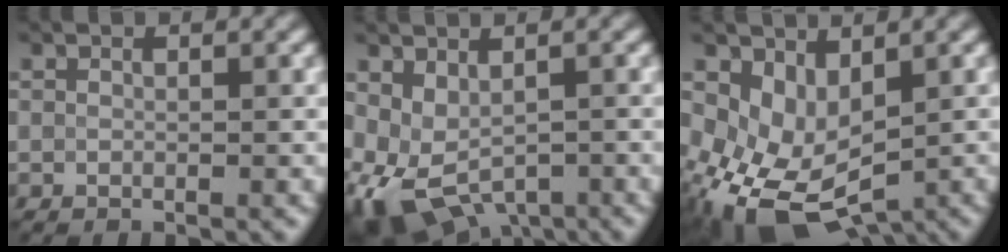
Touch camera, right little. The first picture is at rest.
{"total": 6.3, "force": [-1.9, 4.1, 4.4], "torque": [-0.090, -0.018, -0.023]}
{"total": 7.3, "force": [-0.8, 5.1, 5.1], "torque": [-0.105, -0.025, 0.002]}